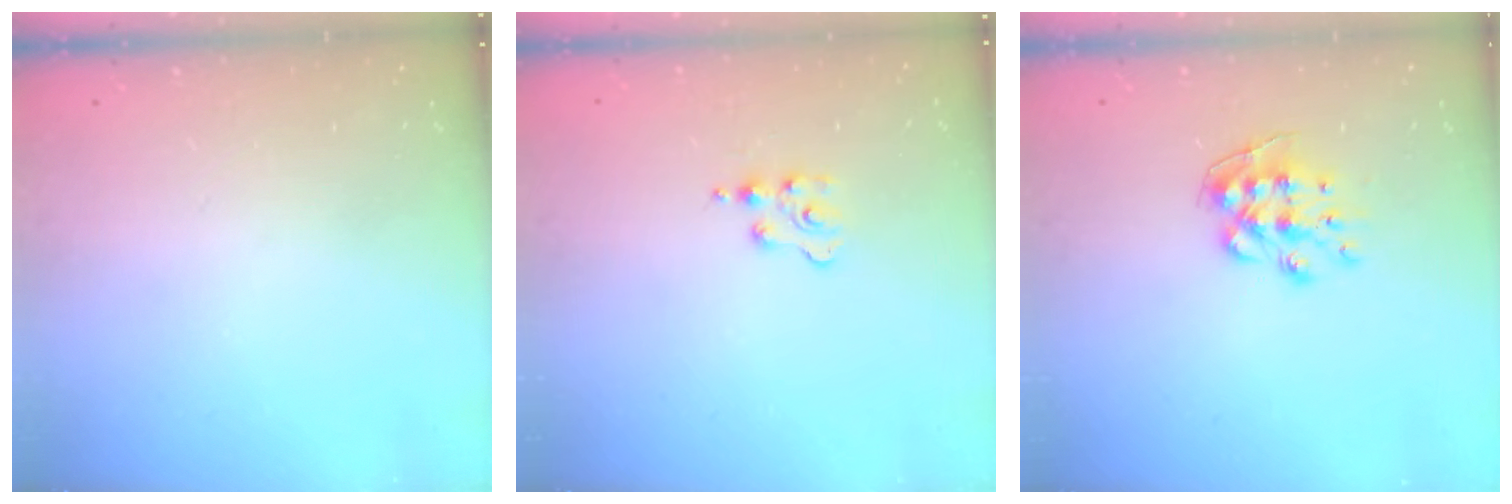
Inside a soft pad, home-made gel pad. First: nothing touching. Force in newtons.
{"total": 2.5, "press": 2.5, "slide": 0.4}
{"total": 8.9, "press": 8.9, "slide": 0.1}